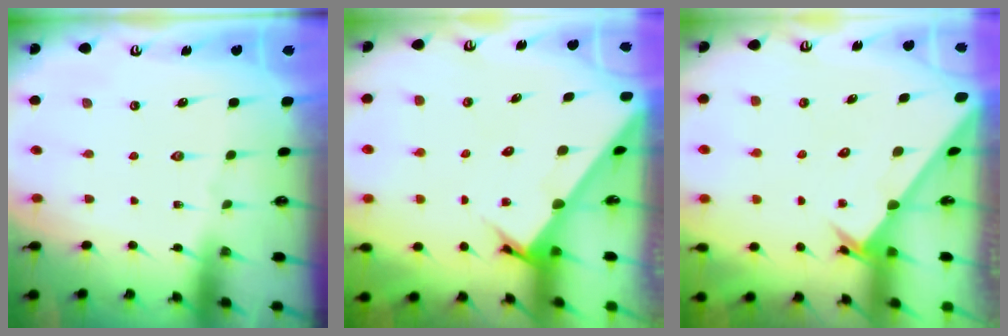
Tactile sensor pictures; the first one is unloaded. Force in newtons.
{"total": 2.7, "press": 2.7, "slide": 0.2}
{"total": 2.6, "press": 2.6, "slide": 0.2}